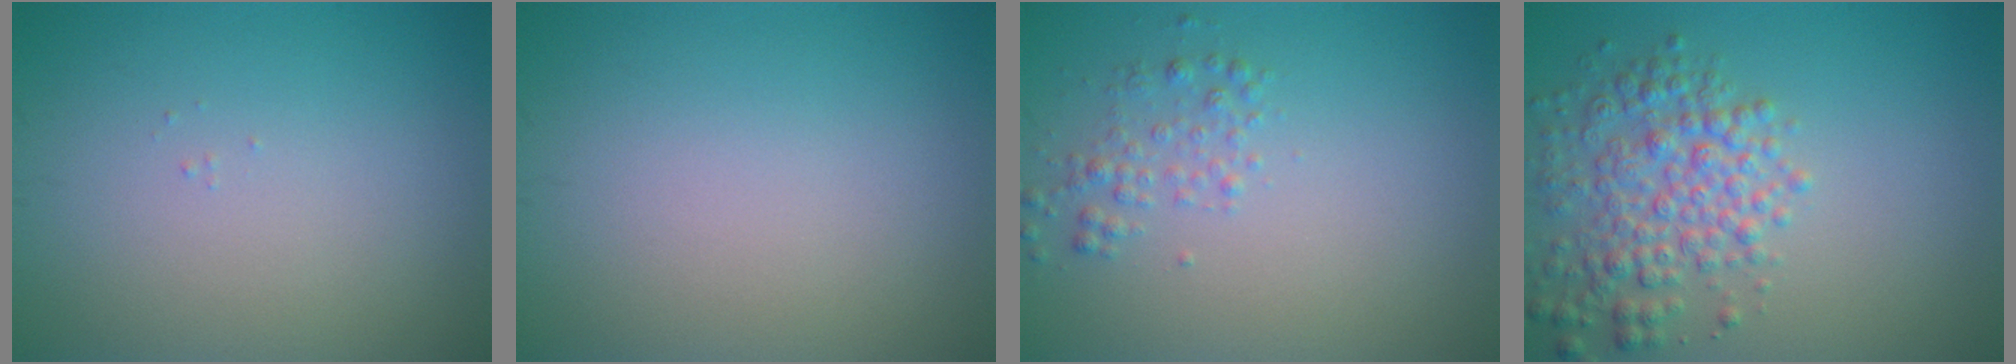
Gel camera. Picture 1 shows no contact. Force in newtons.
{"total": 0.0}
{"total": 1.6, "press": 1.6, "slide": 0.0}
{"total": 4.7, "press": 4.7, "slide": 0.2}